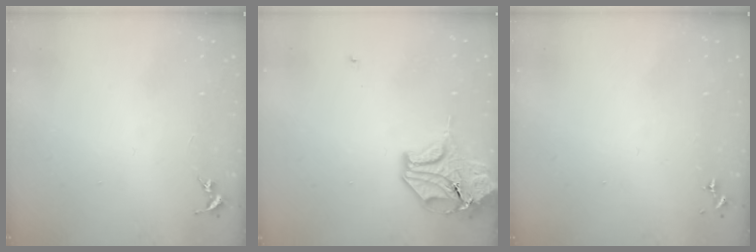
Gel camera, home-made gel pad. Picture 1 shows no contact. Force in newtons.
{"total": 13.4, "press": 13.3, "slide": 1.9}
{"total": 0.0}